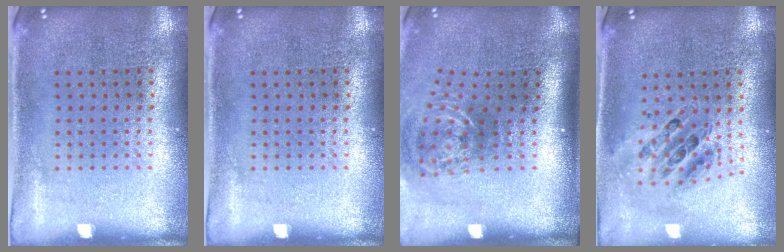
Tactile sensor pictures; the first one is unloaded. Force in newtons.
{"total": 0.0}
{"total": 2.1, "press": 1.3, "slide": 1.7}
{"total": 0.9, "press": 0.9, "slide": 0.1}